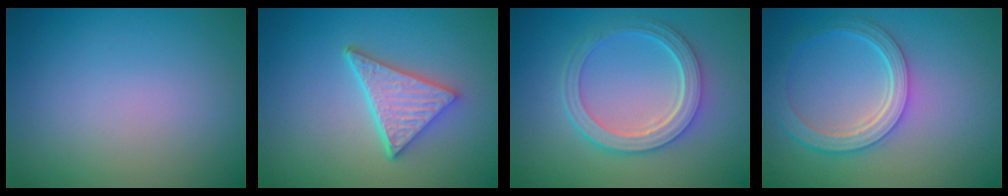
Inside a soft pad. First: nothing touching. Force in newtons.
{"total": 5.0, "press": 3.6, "slide": 3.5}
{"total": 5.2, "press": 3.9, "slide": 3.5}
{"total": 4.9, "press": 3.9, "slide": 3.0}